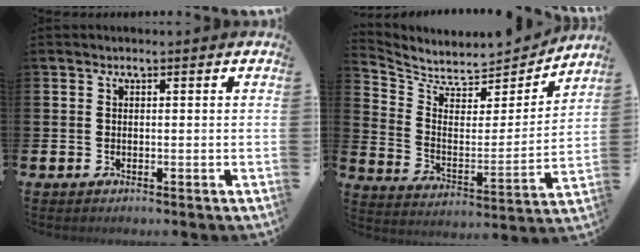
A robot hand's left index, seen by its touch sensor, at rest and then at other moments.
{"total": 6.2, "force": [5.9, 1.8, 0.5], "torque": [-0.053, -0.059, 0.098]}